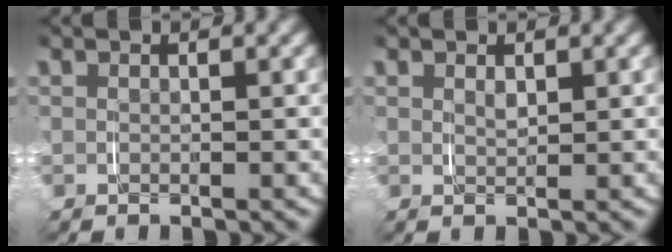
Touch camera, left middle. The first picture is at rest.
{"total": 0.6, "force": [0.5, 0.2, 0.4], "torque": [-0.007, -0.011, 0.014]}